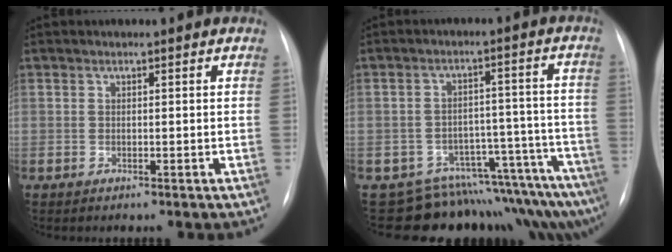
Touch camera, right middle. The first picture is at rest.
{"total": 12.8, "force": [-12.4, 2.3, 2.3], "torque": [0.009, 0.061, -0.160]}